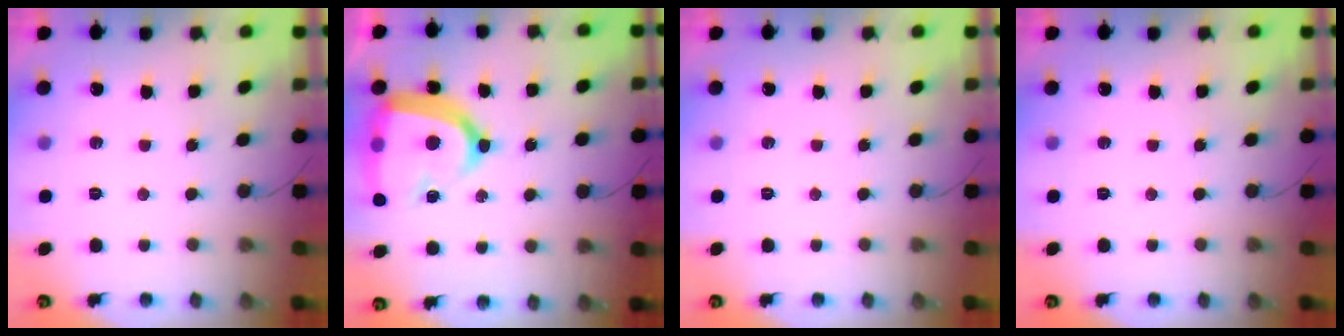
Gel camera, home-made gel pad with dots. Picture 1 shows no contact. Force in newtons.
{"total": 21.2, "press": 21.1, "slide": 2.2}
{"total": 0.0}
{"total": 0.0}